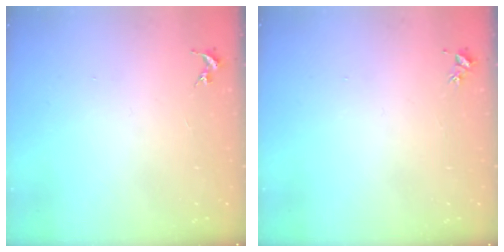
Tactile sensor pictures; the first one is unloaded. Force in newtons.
{"total": 3.4, "press": 3.4, "slide": 0.5}